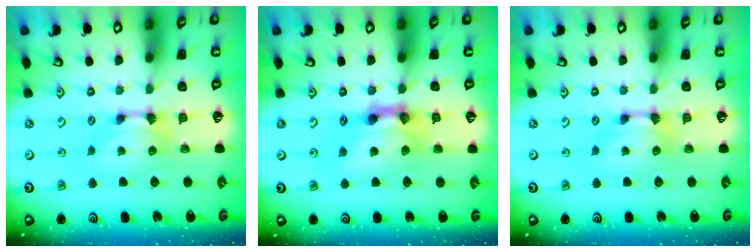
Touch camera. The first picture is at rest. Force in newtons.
{"total": 6.5, "press": 6.5, "slide": 0.3}
{"total": 0.0}